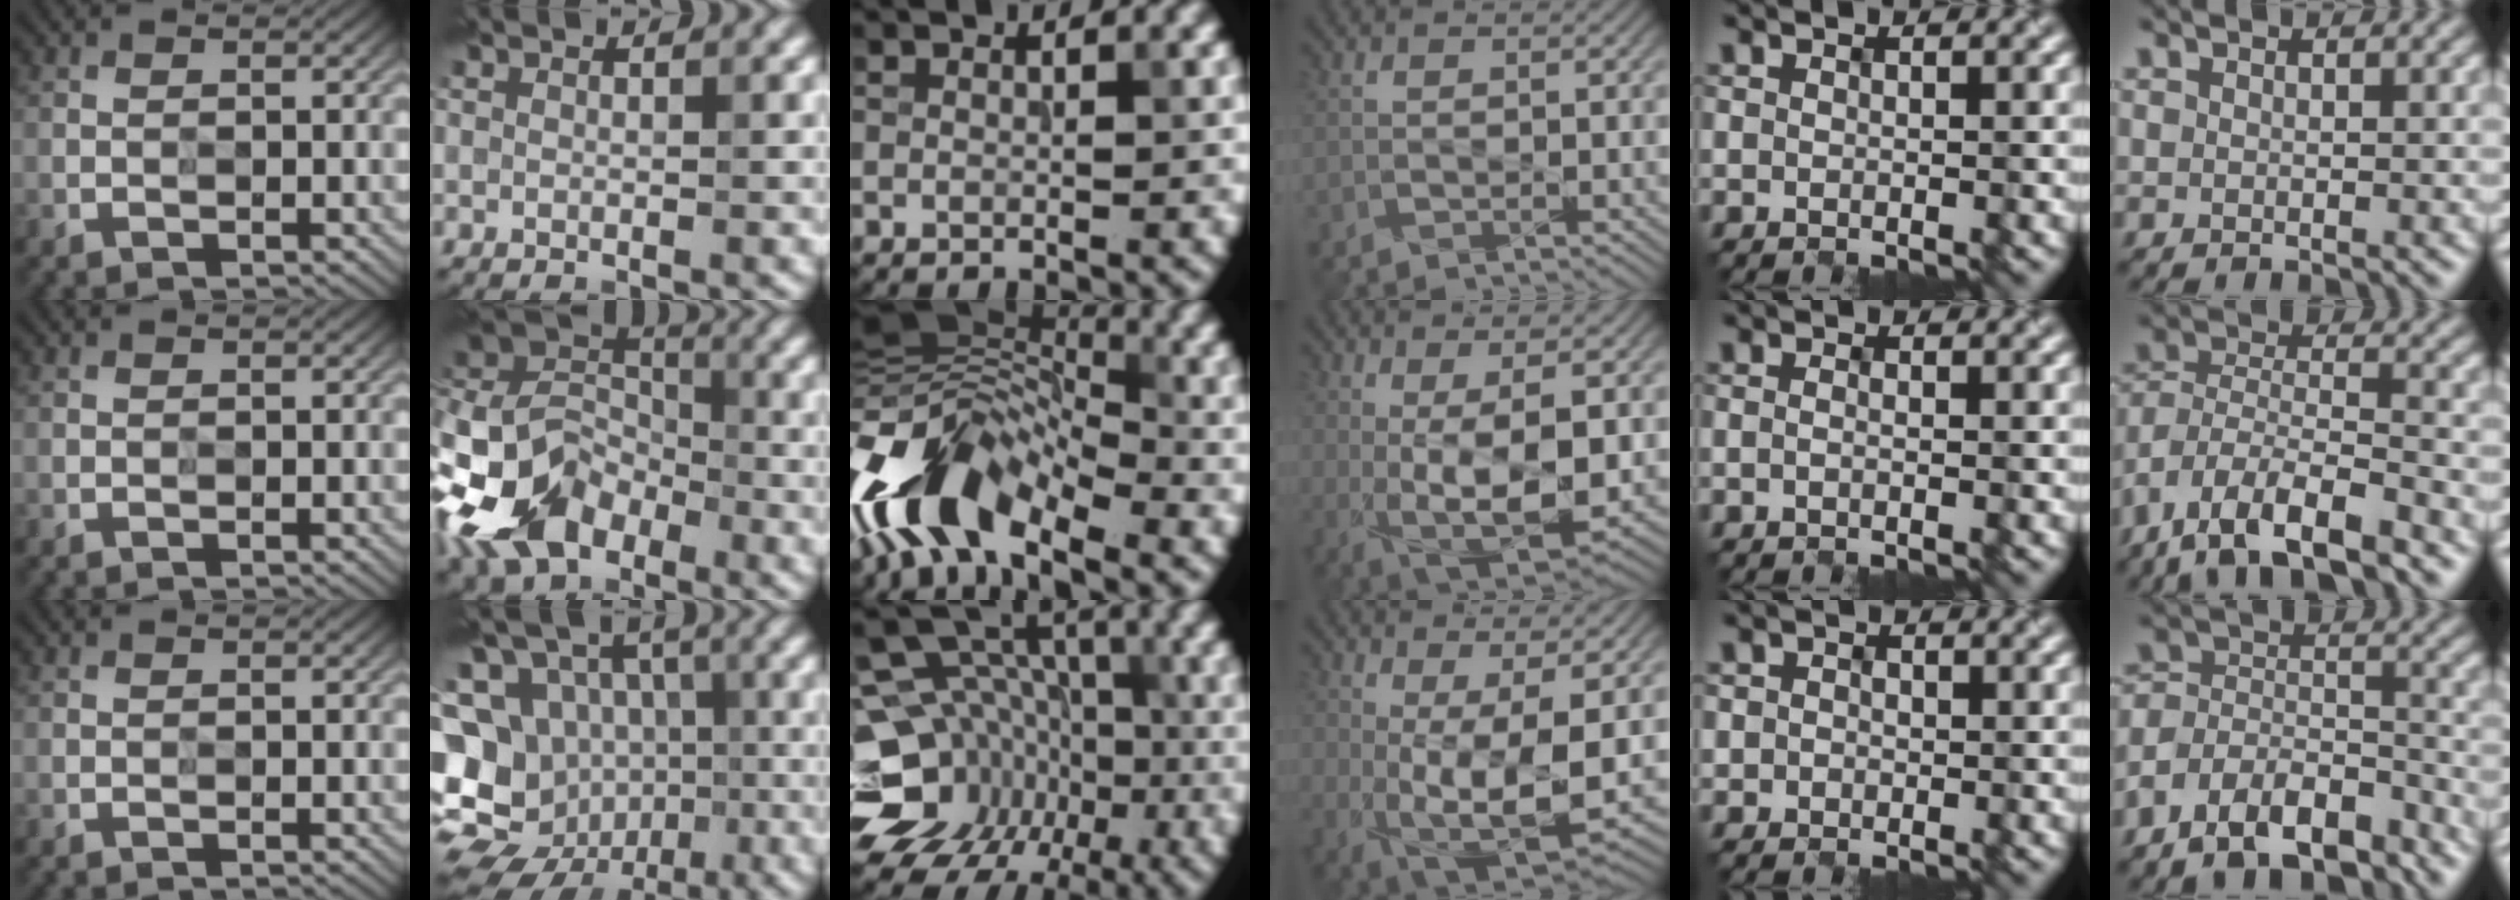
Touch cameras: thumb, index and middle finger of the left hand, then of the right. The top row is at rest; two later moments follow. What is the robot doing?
{"motion": "wipe", "object": "whiteboard"}